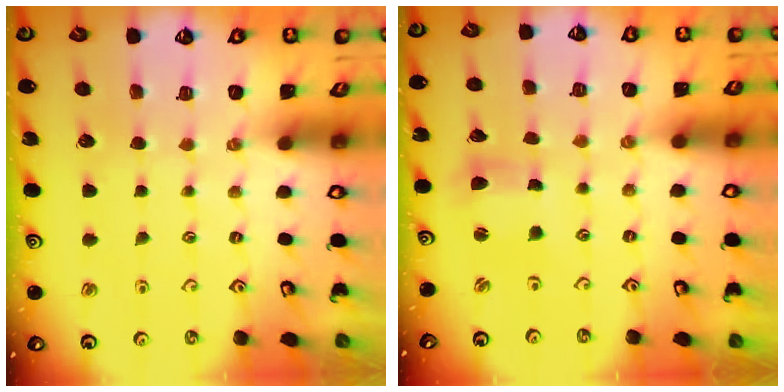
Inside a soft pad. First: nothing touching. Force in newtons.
{"total": 4.2, "press": 4.1, "slide": 0.5}